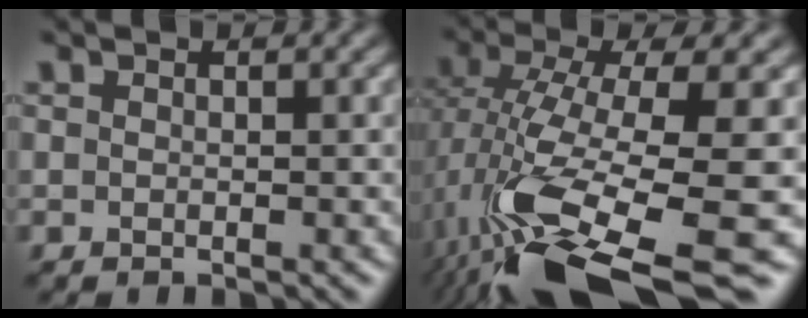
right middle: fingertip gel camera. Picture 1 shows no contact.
{"total": 13.6, "force": [-4.5, 4.3, 12.1], "torque": [-0.243, -0.034, -0.061]}